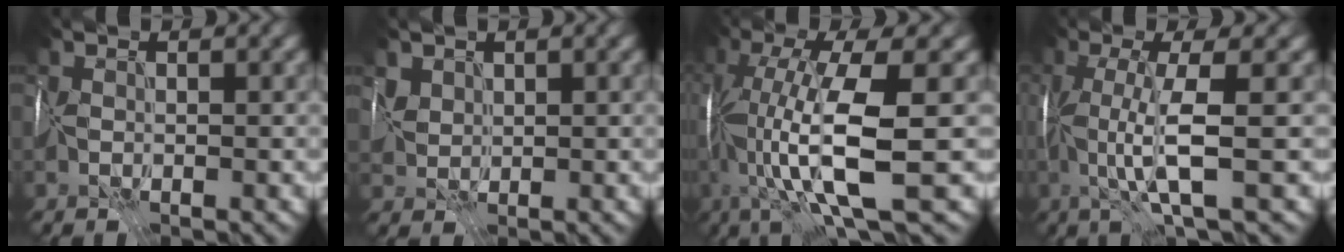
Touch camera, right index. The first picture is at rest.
{"total": 1.4, "force": [1.1, 0.7, -0.3], "torque": [0.010, -0.010, 0.034]}
{"total": 9.5, "force": [-1.5, 1.8, 9.2], "torque": [-0.163, -0.013, -0.027]}
{"total": 3.9, "force": [-0.7, -0.7, 3.8], "torque": [-0.069, -0.011, -0.014]}